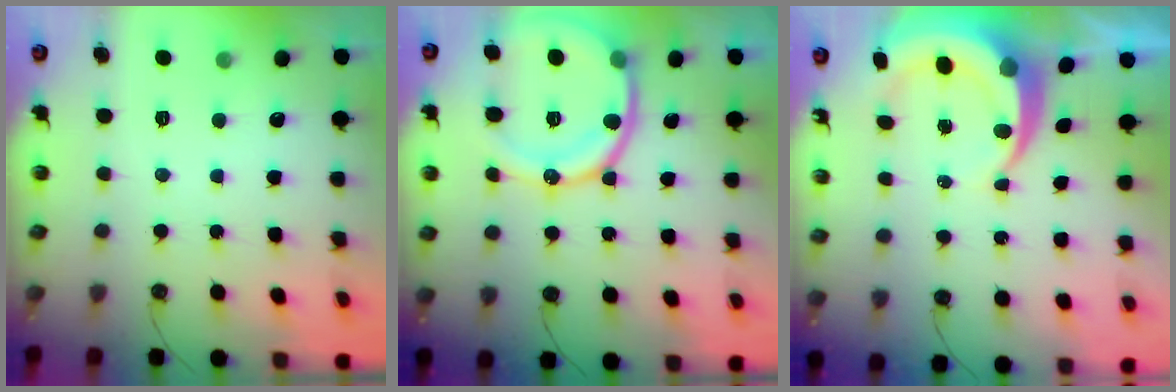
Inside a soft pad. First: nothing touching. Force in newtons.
{"total": 19.0, "press": 18.9, "slide": 1.9}
{"total": 8.4, "press": 8.3, "slide": 1.2}